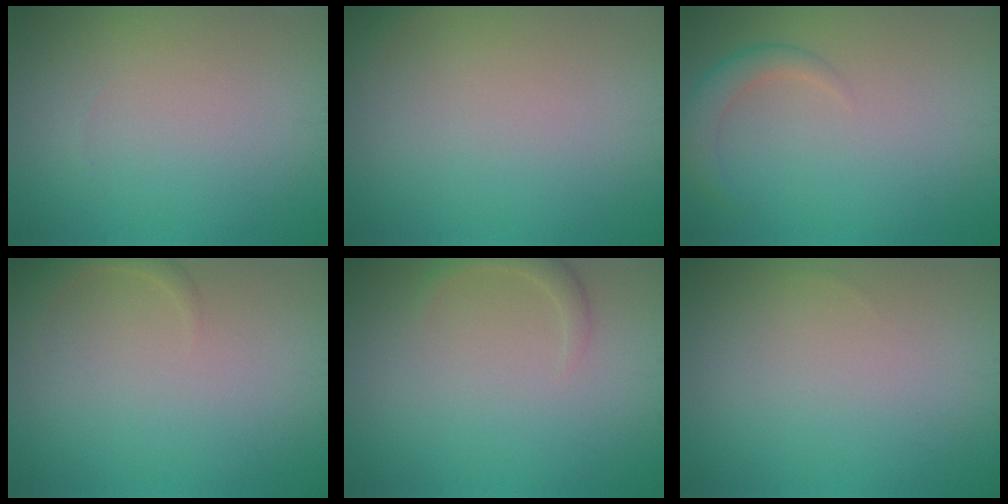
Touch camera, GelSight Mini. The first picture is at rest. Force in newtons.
{"total": 0.6, "press": 0.6, "slide": 0.1}
{"total": 2.2, "press": 2.2, "slide": 0.1}
{"total": 1.5, "press": 1.5, "slide": 0.2}
{"total": 1.6, "press": 1.6, "slide": 0.1}
{"total": 0.0}